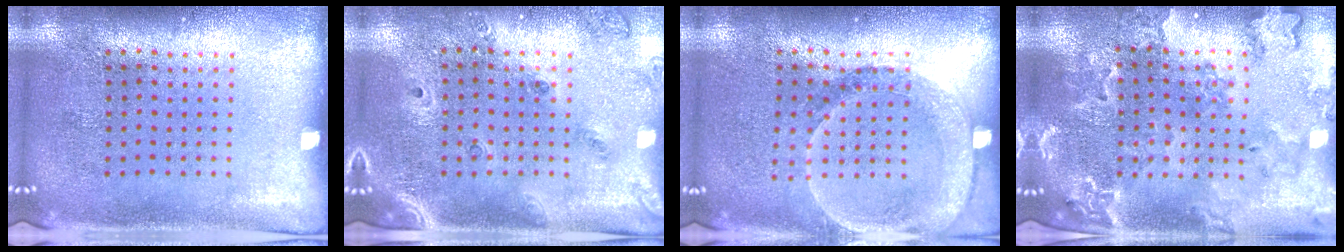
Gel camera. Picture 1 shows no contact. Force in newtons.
{"total": 1.4, "press": 1.3, "slide": 0.6}
{"total": 1.6, "press": 1.5, "slide": 0.6}
{"total": 1.9, "press": 1.9, "slide": 0.2}